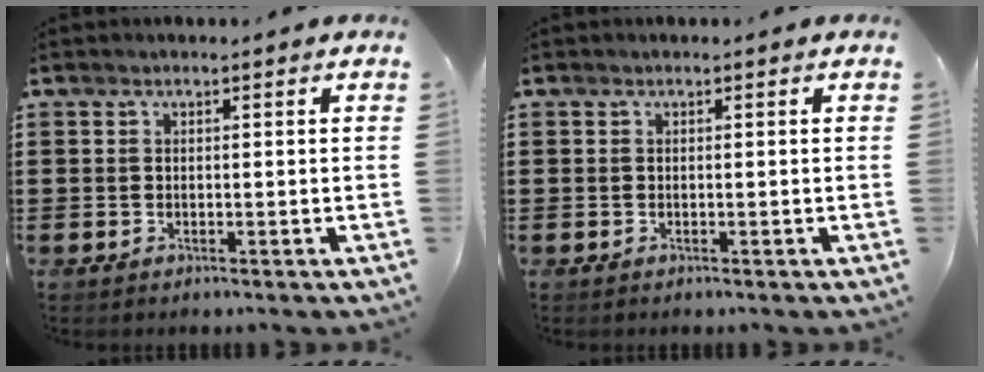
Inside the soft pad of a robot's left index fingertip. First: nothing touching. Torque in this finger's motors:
{"motor_torque": [-0.08, 0.13, 0.00, -0.01]}